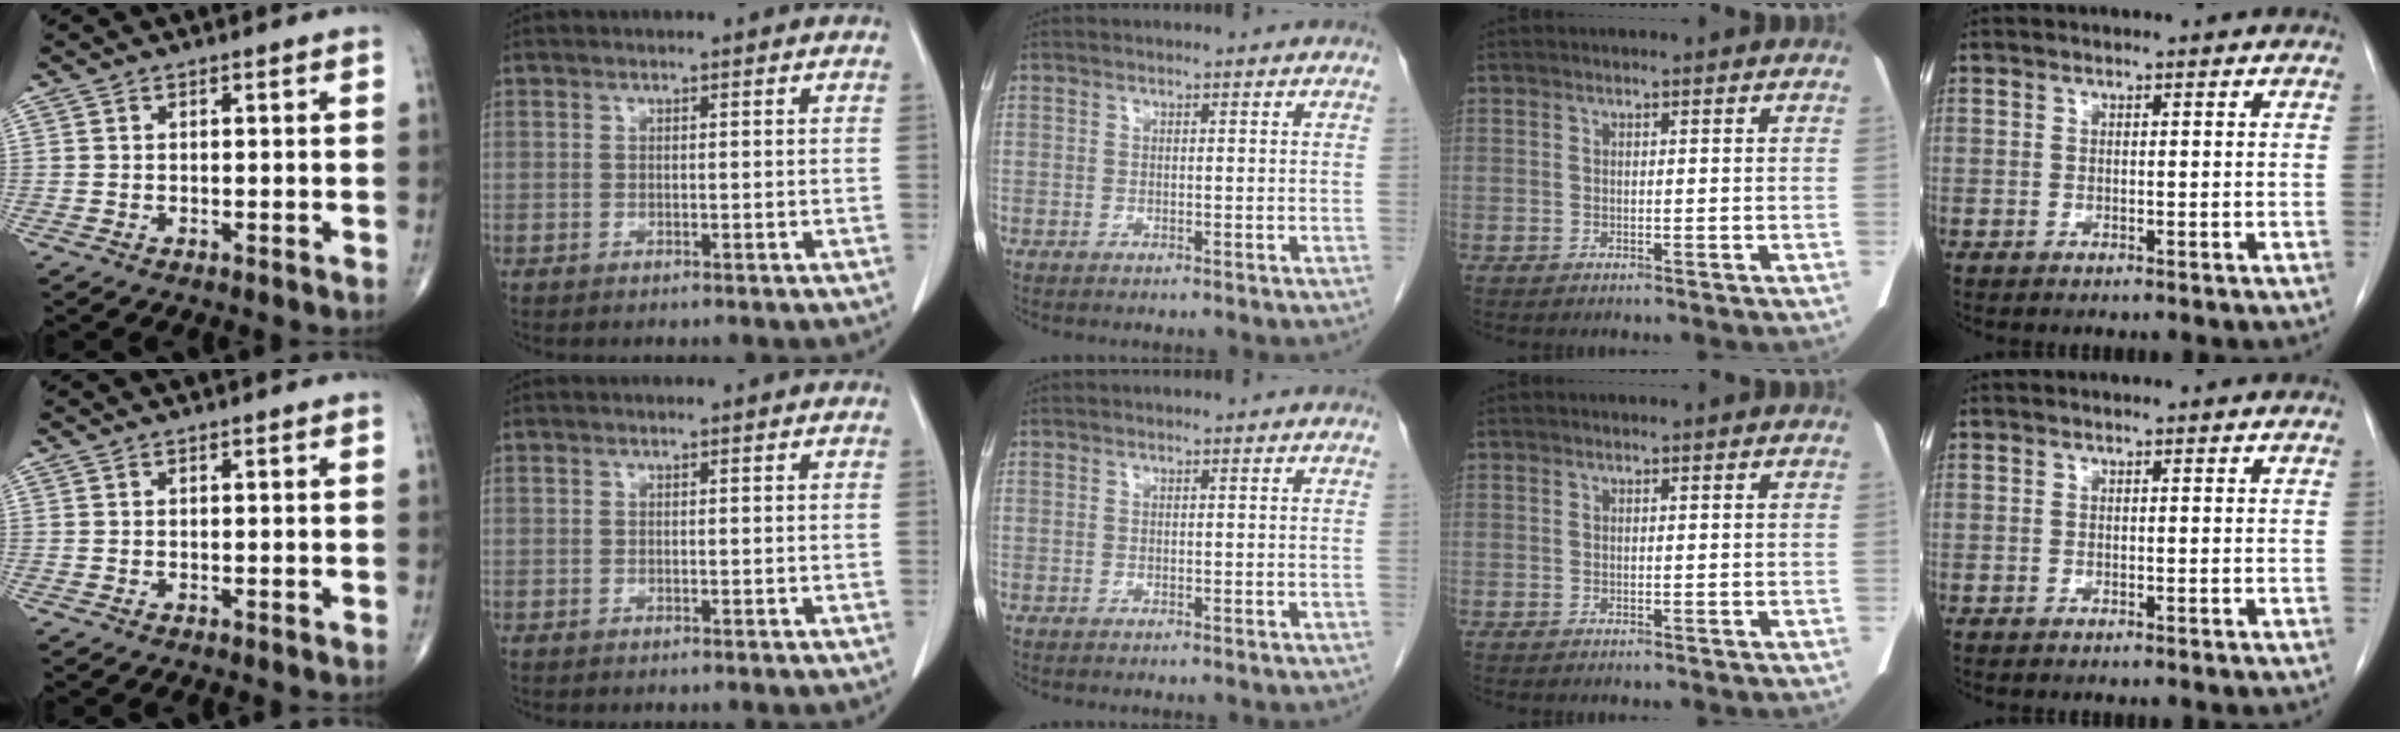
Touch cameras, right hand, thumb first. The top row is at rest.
{}